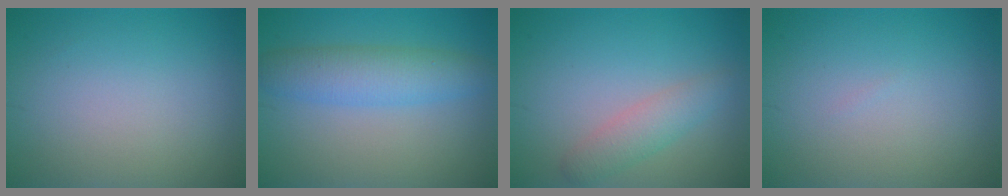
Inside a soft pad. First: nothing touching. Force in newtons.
{"total": 4.4, "press": 4.4, "slide": 0.1}
{"total": 2.5, "press": 2.5, "slide": 0.2}
{"total": 0.0}